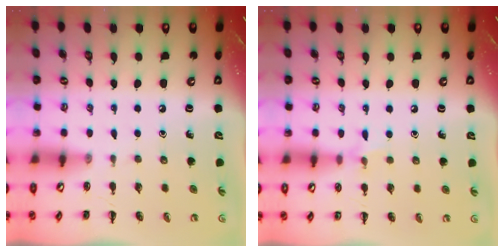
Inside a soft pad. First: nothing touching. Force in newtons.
{"total": 5.5, "press": 5.3, "slide": 1.5}